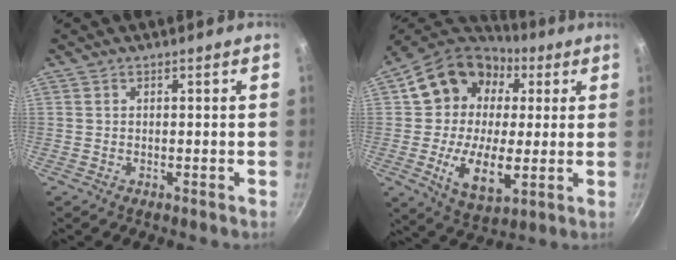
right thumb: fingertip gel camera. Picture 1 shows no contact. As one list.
[{"total": 20.8, "force": [2.7, 15.1, 14.1], "torque": [-0.212, 0.015, 0.041]}]